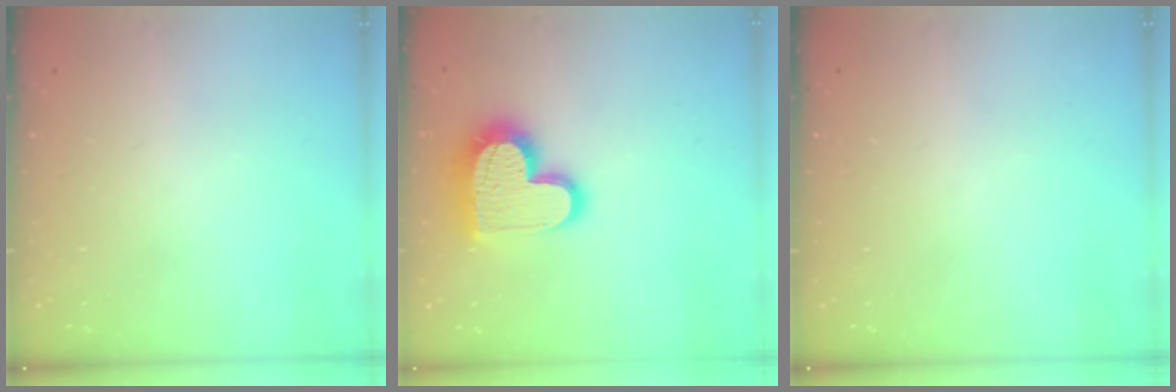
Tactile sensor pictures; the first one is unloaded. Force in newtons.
{"total": 17.2, "press": 17.2, "slide": 1.2}
{"total": 0.0}